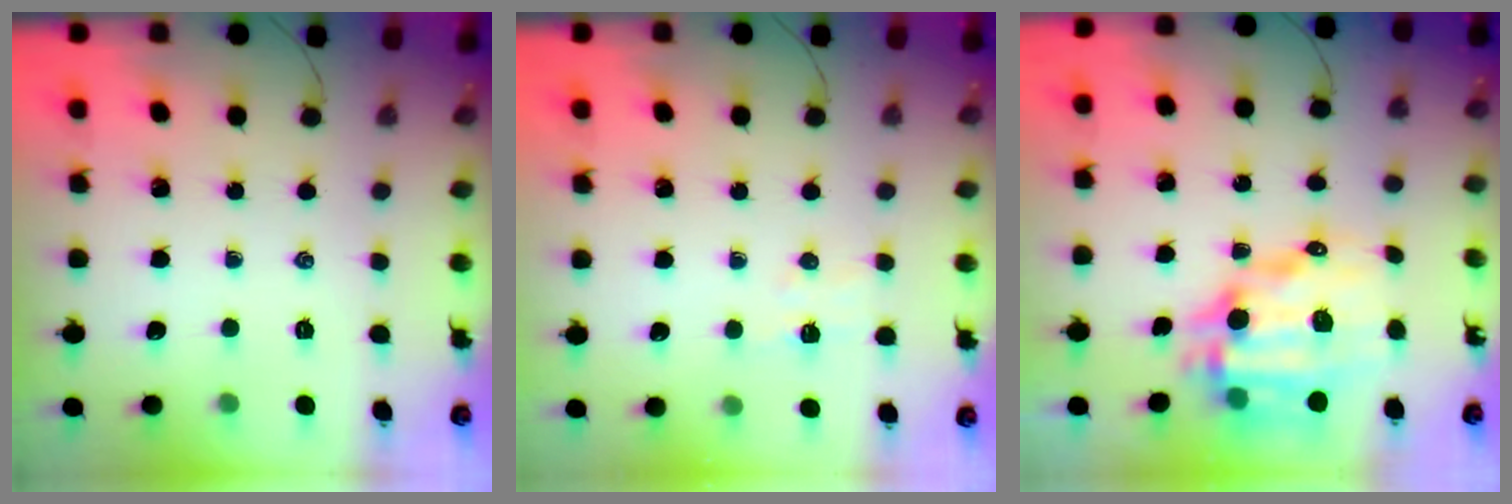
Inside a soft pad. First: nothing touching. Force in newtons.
{"total": 4.3, "press": 4.2, "slide": 1.0}
{"total": 14.1, "press": 13.8, "slide": 3.1}